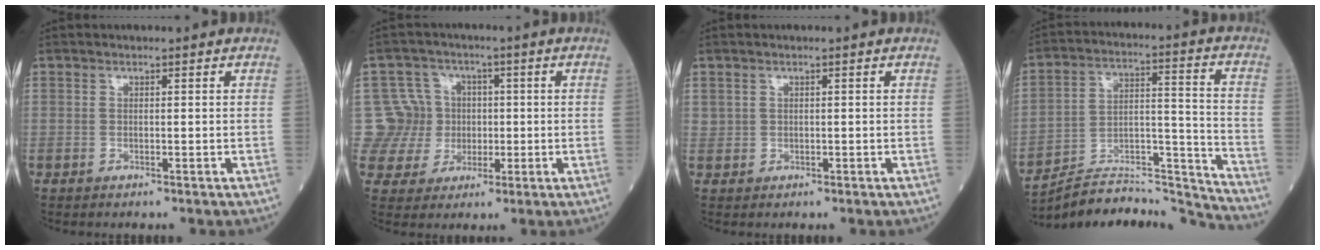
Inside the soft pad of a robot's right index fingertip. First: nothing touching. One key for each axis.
{"total": 8.0, "fx": 0.4, "fy": 7.9, "fz": 0.4, "tx": -0.006, "ty": 0.026, "tz": 0.014}
{"total": 0.9, "fx": 0.3, "fy": 0.8, "fz": 0.1, "tx": 0.009, "ty": 0.004, "tz": 0.003}
{"total": 16.8, "fx": -16.8, "fy": -0.8, "fz": 1.3, "tx": -0.013, "ty": 0.052, "tz": -0.270}